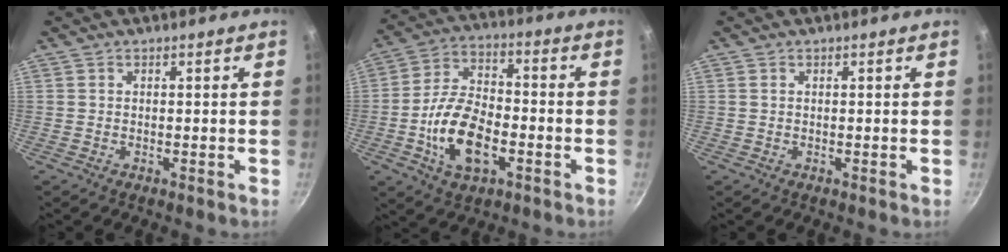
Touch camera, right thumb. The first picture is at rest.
{"total": 14.3, "force": [-4.3, 7.8, 11.2], "torque": [-0.196, 0.030, -0.082]}
{"total": 0.0}